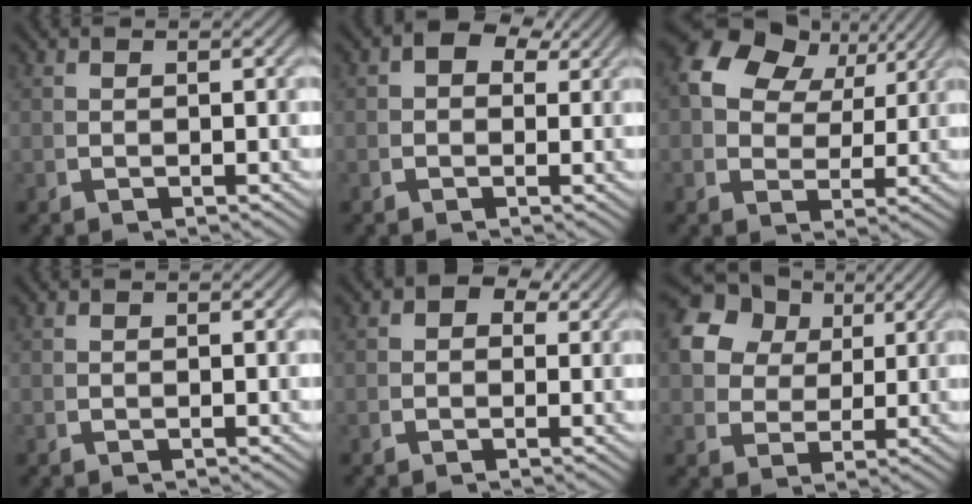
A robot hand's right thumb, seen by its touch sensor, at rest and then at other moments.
{"total": 2.6, "force": [1.5, 1.5, 1.6], "torque": [-0.026, 0.002, 0.020]}
{"total": 8.8, "force": [3.3, 6.3, 5.2], "torque": [-0.110, -0.011, 0.060]}
{"total": 0.0}
{"total": 1.7, "force": [0.9, 1.2, 0.9], "torque": [-0.014, -0.001, 0.010]}
{"total": 10.6, "force": [4.1, 8.2, 5.4], "torque": [-0.126, -0.005, 0.071]}